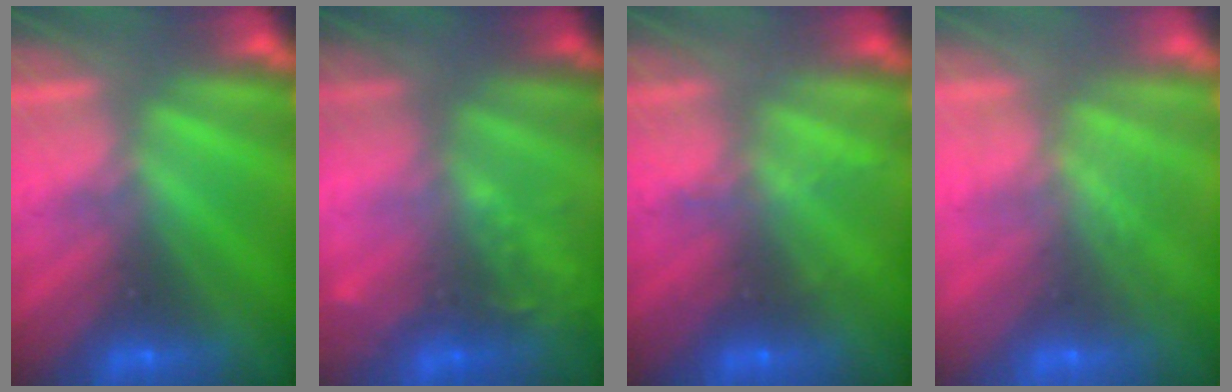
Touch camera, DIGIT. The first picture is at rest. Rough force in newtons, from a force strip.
{"total": 1.9}
{"total": 2.1}
{"total": 7.4}